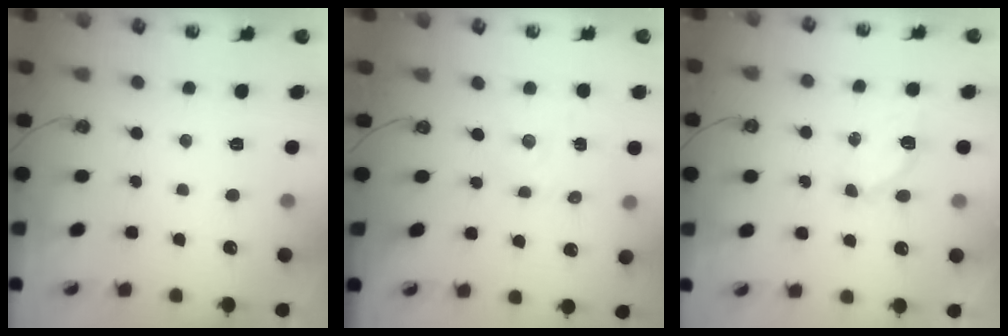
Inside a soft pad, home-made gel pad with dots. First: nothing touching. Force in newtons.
{"total": 2.1, "press": 2.1, "slide": 0.5}
{"total": 4.3, "press": 4.2, "slide": 0.6}